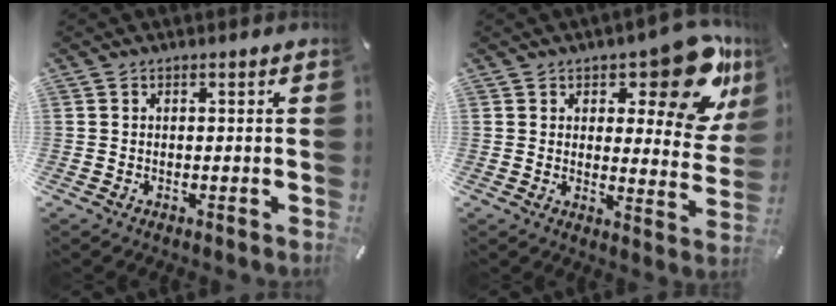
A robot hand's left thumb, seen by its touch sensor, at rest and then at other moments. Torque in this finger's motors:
{"motor_torque": [0.63, 0.52, 0.58, 0.17, 0.09]}